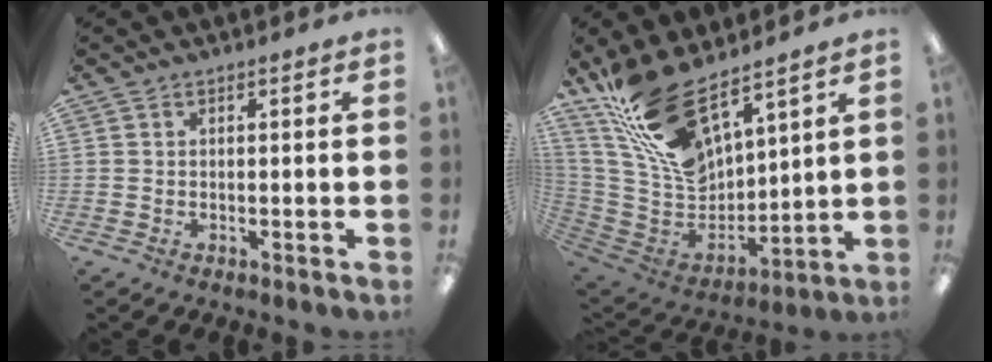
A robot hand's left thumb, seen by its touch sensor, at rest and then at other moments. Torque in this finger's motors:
{"motor_torque": [2.27, 2.15, 1.38, -1.38, 0.19]}